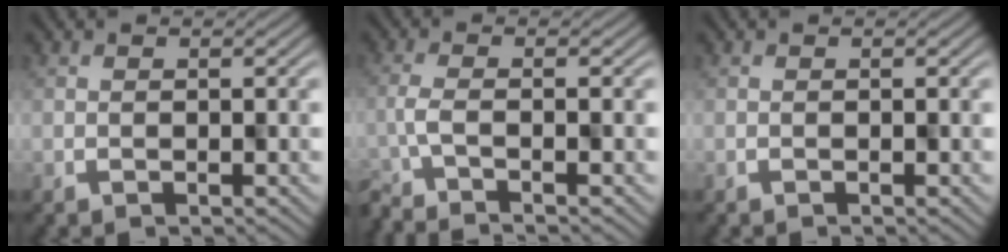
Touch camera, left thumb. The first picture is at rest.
{"total": 3.9, "force": [-2.9, 0.7, 2.5], "torque": [-0.046, -0.008, -0.062]}
{"total": 0.0}